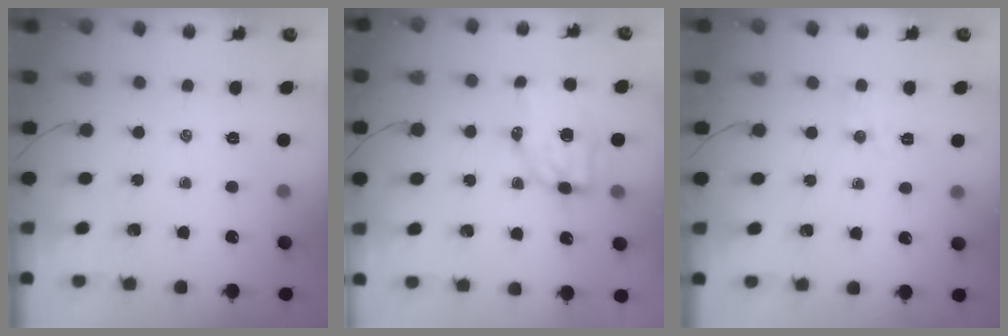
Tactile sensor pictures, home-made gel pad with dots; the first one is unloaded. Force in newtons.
{"total": 8.1, "press": 8.0, "slide": 1.6}
{"total": 3.8, "press": 3.6, "slide": 1.1}